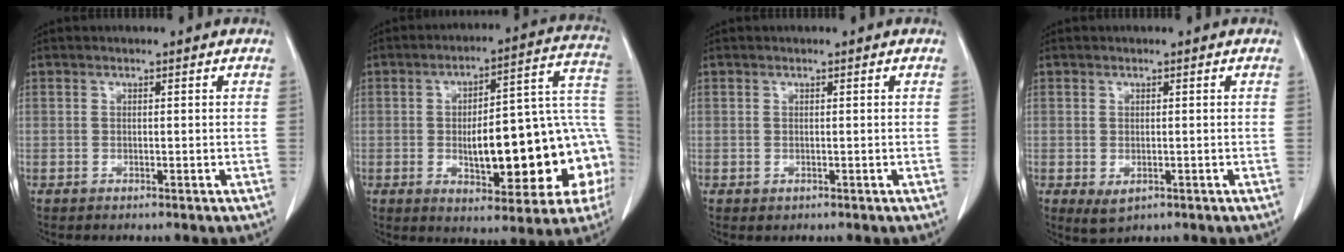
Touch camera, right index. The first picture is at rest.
{"total": 21.4, "force": [-3.8, 6.7, 20.0], "torque": [-0.201, 0.045, -0.033]}
{"total": 0.0}
{"total": 2.3, "force": [-0.6, 1.5, 1.6], "torque": [-0.027, -0.004, 0.006]}